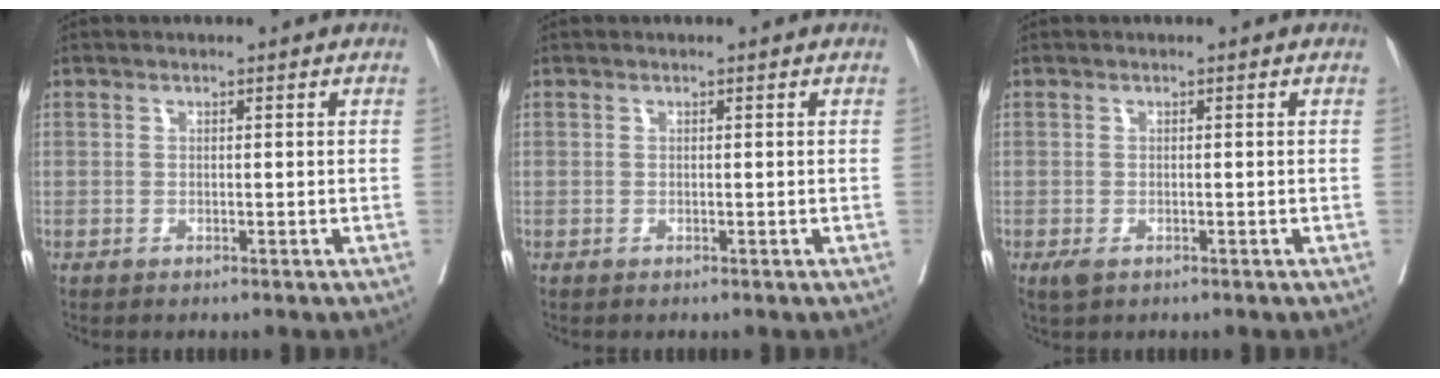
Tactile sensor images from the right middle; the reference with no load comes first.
{"total": 0.0}
{"total": 1.7, "force": [-0.8, 0.9, 1.2], "torque": [-0.026, -0.005, -0.008]}